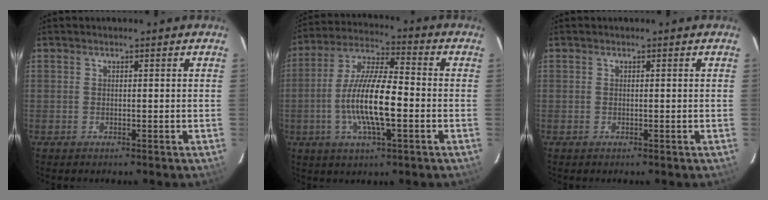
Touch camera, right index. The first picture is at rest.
{"total": 14.0, "force": [-3.1, 3.5, 13.2], "torque": [-0.262, -0.002, -0.060]}
{"total": 0.0}